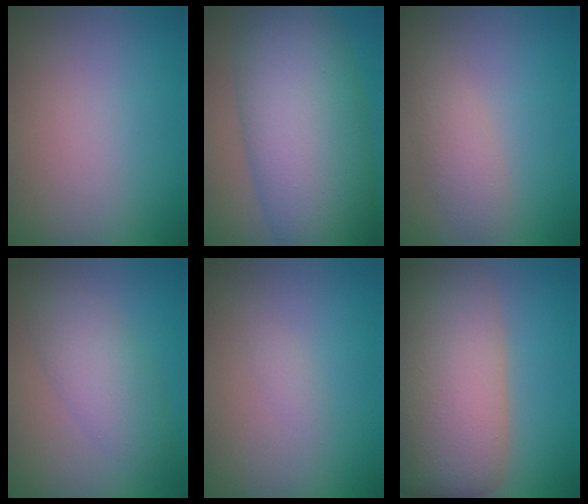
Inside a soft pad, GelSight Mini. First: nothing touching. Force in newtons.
{"total": 11.8, "press": 11.8, "slide": 0.1}
{"total": 1.9, "press": 1.9, "slide": 0.0}
{"total": 3.6, "press": 3.6, "slide": 0.2}
{"total": 0.6, "press": 0.6, "slide": 0.0}
{"total": 11.0, "press": 11.0, "slide": 0.5}